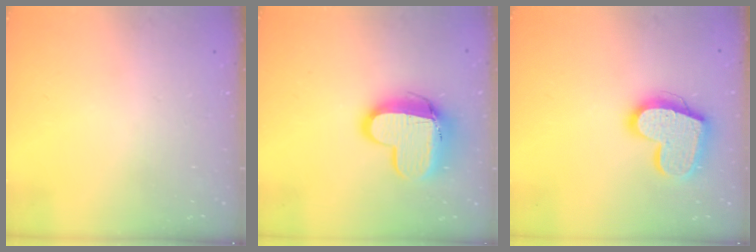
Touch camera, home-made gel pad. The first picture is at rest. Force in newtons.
{"total": 14.1, "press": 14.1, "slide": 1.1}
{"total": 17.7, "press": 17.6, "slide": 1.5}